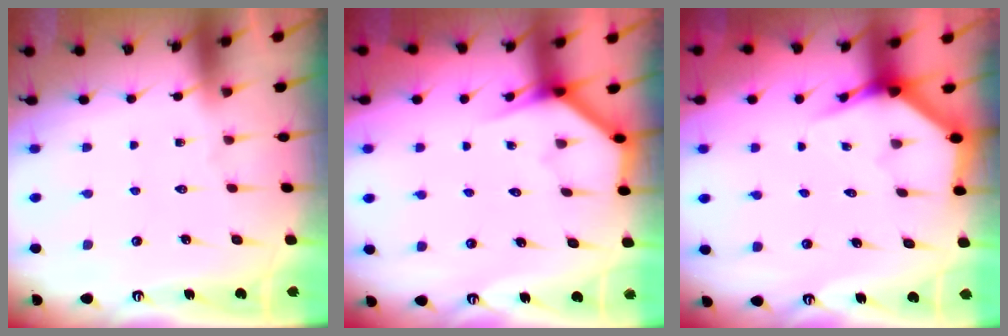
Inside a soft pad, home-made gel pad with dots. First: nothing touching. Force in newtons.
{"total": 3.7, "press": 3.7, "slide": 0.4}
{"total": 3.9, "press": 3.9, "slide": 0.2}